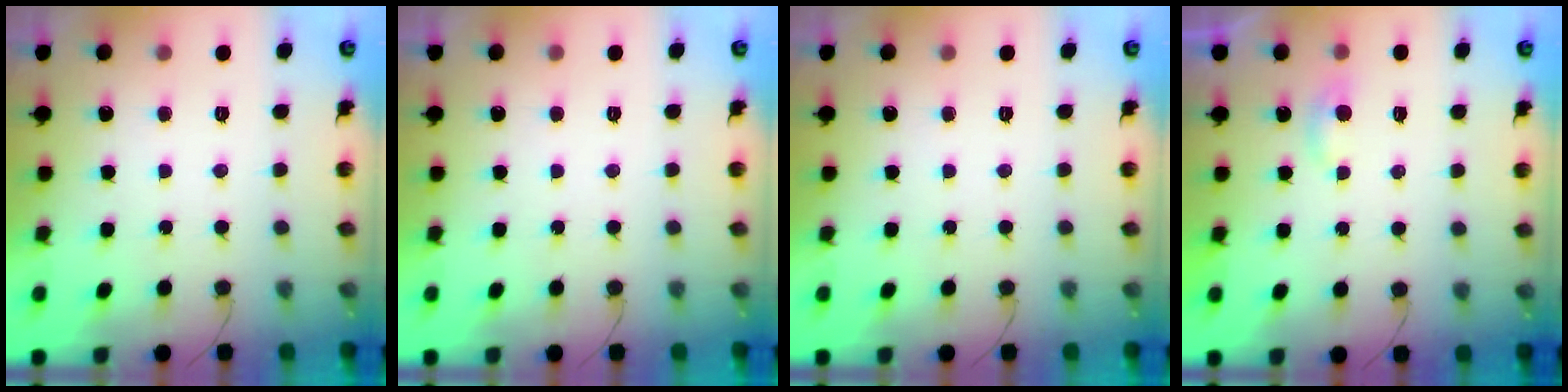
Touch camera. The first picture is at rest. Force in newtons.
{"total": 0.0}
{"total": 0.0}
{"total": 2.7, "press": 2.7, "slide": 0.3}